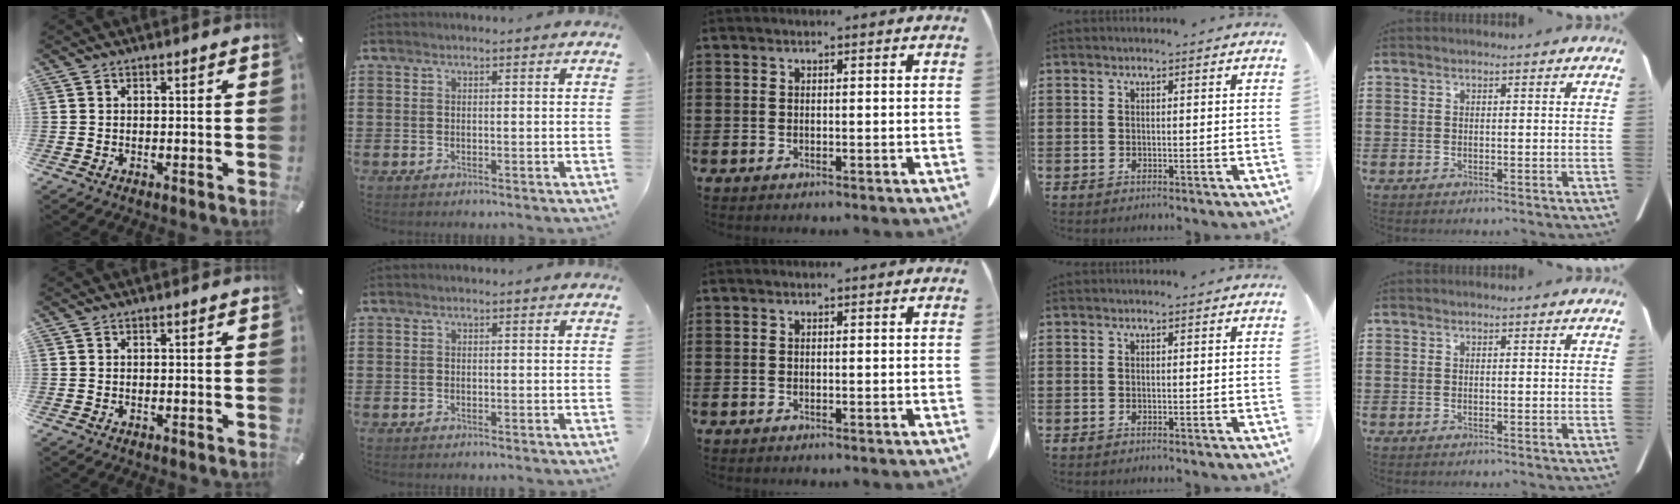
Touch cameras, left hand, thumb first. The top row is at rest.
{}